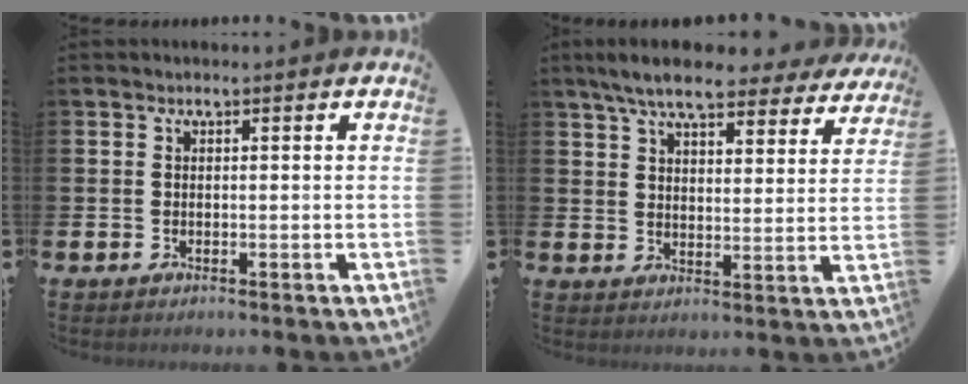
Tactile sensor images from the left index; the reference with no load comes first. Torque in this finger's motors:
{"motor_torque": [1.07, -1.07, 0.67, 0.21]}